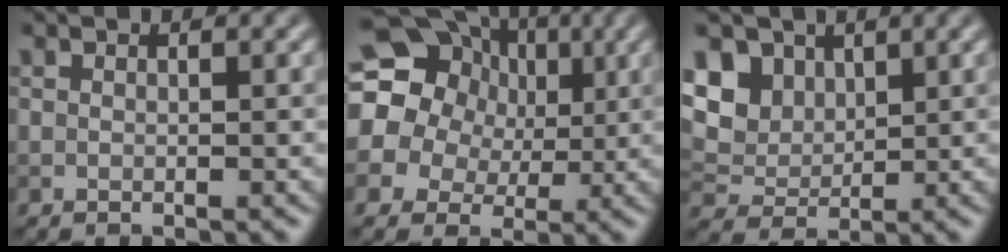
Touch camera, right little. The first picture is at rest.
{"total": 18.1, "force": [5.3, 15.8, 7.2], "torque": [-0.174, 0.031, 0.070]}
{"total": 7.3, "force": [3.4, 5.3, 3.7], "torque": [-0.098, 0.010, 0.056]}